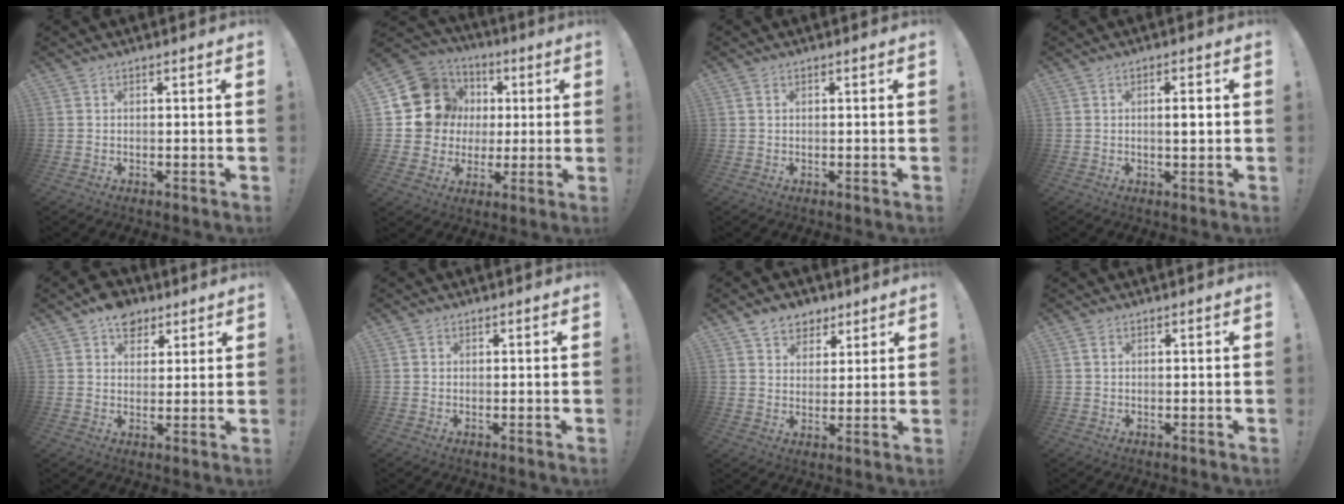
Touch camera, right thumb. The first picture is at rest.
{"total": 14.3, "force": [2.9, 13.3, 4.5], "torque": [-0.059, -0.008, 0.083]}
{"total": 0.6, "force": [0.3, 0.3, 0.4], "torque": [-0.003, -0.001, 0.004]}
{"total": 3.0, "force": [0.1, 0.5, 3.0], "torque": [-0.041, -0.003, -0.004]}
{"total": 8.2, "force": [4.8, 6.0, 2.9], "torque": [-0.029, -0.025, 0.091]}
{"total": 0.6, "force": [0.2, 0.6, -0.1], "torque": [0.008, -0.001, 0.003]}
{"total": 7.4, "force": [4.7, 5.5, 1.4], "torque": [-0.019, -0.030, 0.092]}
{"total": 1.3, "force": [0.5, 0.6, 0.9], "torque": [-0.012, 0.000, 0.008]}